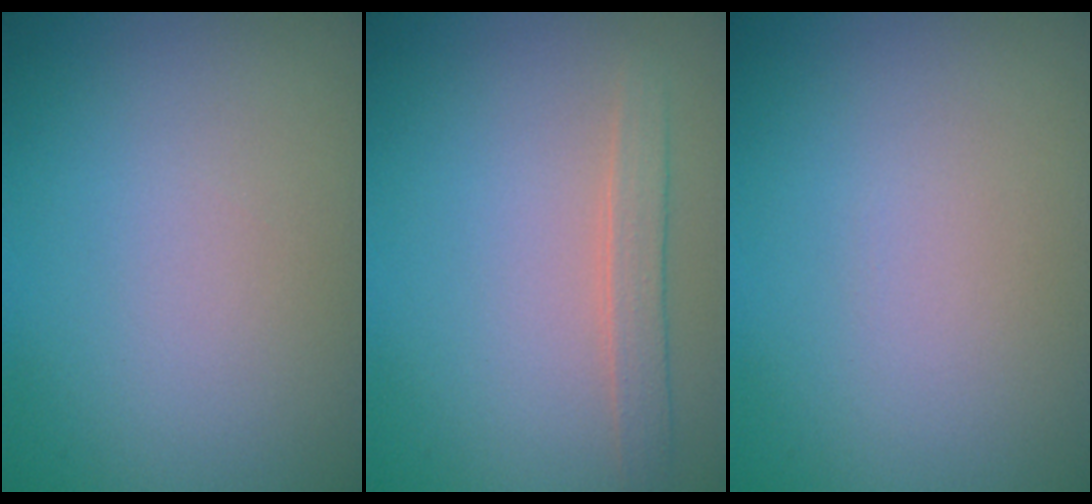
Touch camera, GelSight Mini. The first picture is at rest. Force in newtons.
{"total": 1.7, "press": 1.7, "slide": 0.0}
{"total": 0.0}